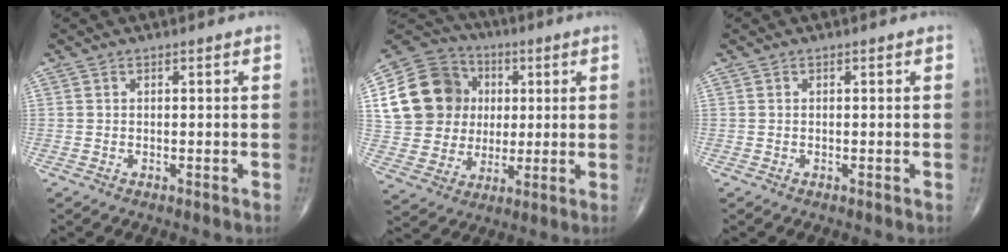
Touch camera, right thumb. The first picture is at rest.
{"total": 18.3, "force": [3.5, 16.0, 8.2], "torque": [-0.129, 0.021, 0.073]}
{"total": 0.0}